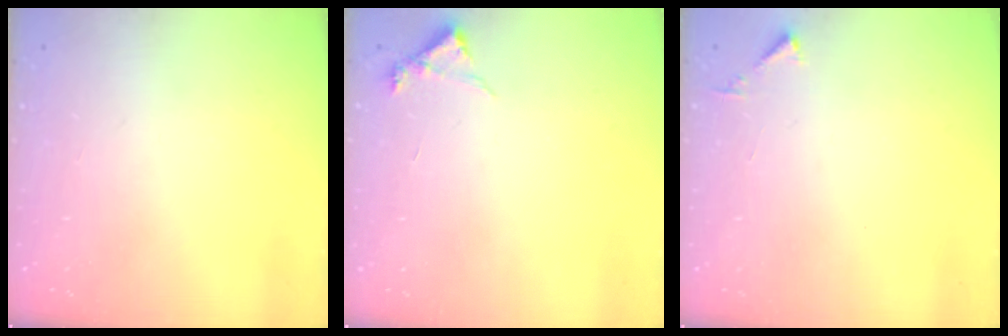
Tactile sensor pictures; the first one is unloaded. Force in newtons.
{"total": 5.0, "press": 5.0, "slide": 0.5}
{"total": 3.3, "press": 3.2, "slide": 0.4}